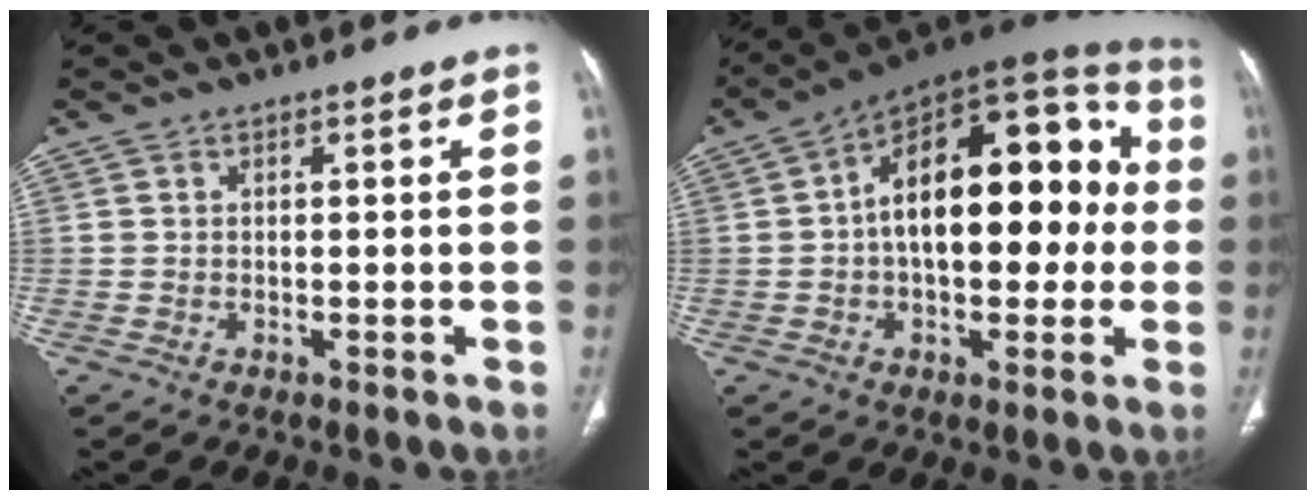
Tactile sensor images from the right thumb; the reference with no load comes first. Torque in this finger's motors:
{"motor_torque": [0.78, 1.68, 0.70, -0.13, 0.30]}